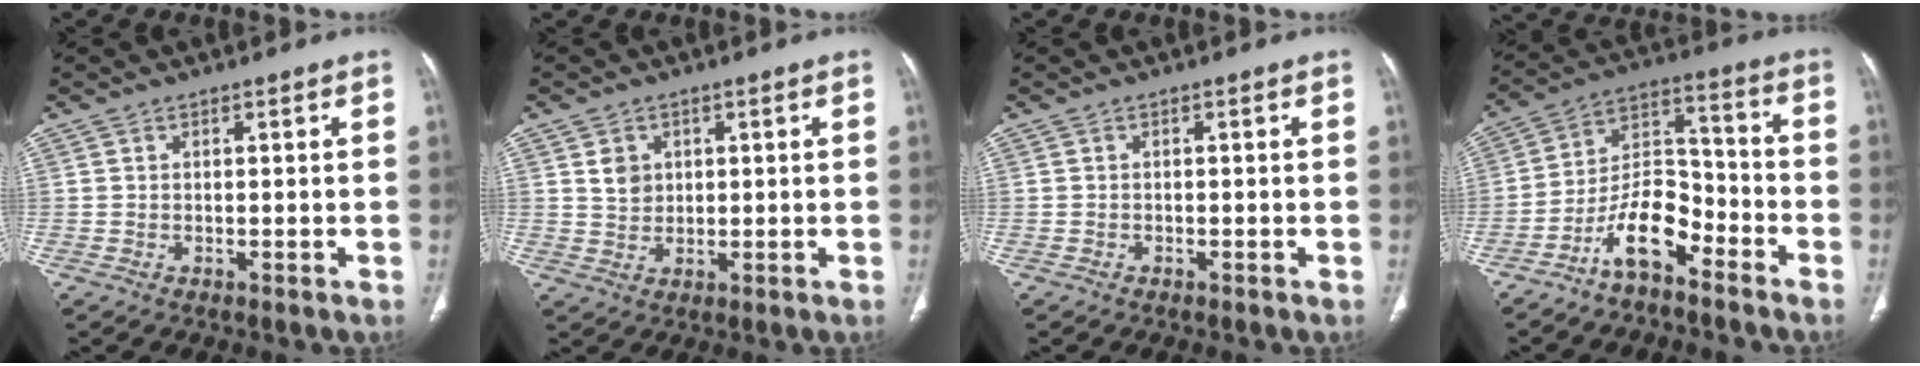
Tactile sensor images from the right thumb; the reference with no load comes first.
{"total": 3.6, "force": [1.3, 3.0, 1.6], "torque": [-0.011, -0.009, 0.028]}
{"total": 0.0}
{"total": 10.9, "force": [-7.2, 4.7, 6.7], "torque": [-0.115, 0.074, -0.141]}